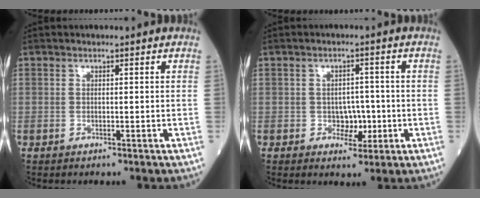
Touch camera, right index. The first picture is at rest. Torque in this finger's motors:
{"motor_torque": [0.02, 0.00, 0.01, -0.01]}